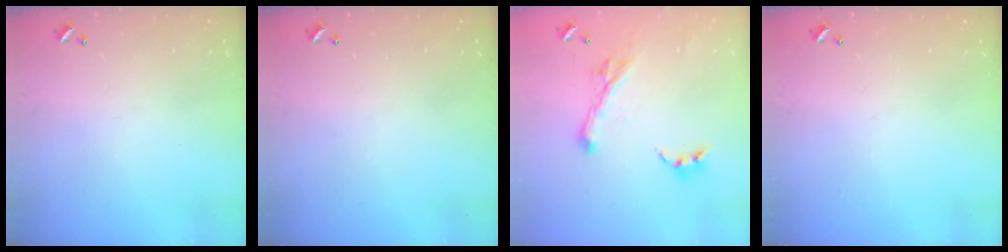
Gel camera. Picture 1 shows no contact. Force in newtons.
{"total": 0.0}
{"total": 2.8, "press": 2.5, "slide": 1.3}
{"total": 0.0}